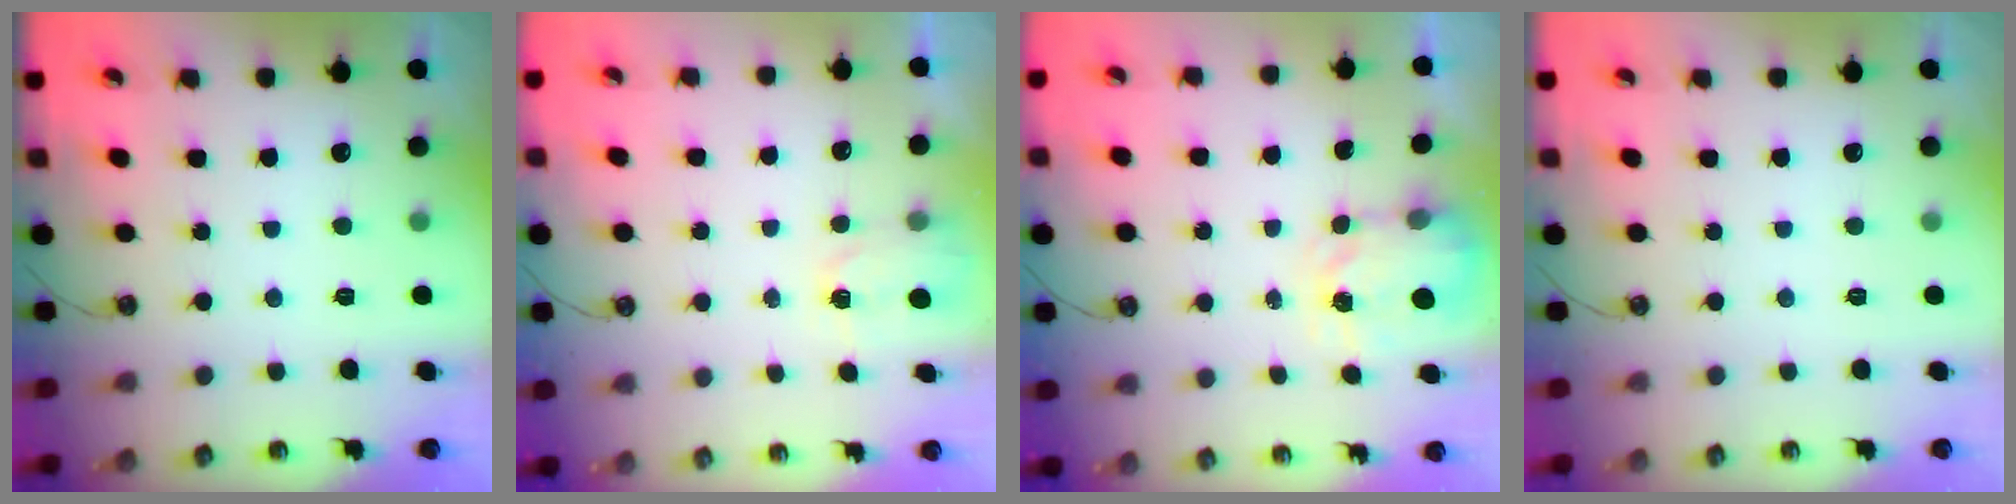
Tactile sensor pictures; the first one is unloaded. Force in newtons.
{"total": 2.4, "press": 2.4, "slide": 0.3}
{"total": 3.9, "press": 3.9, "slide": 0.5}
{"total": 0.0}